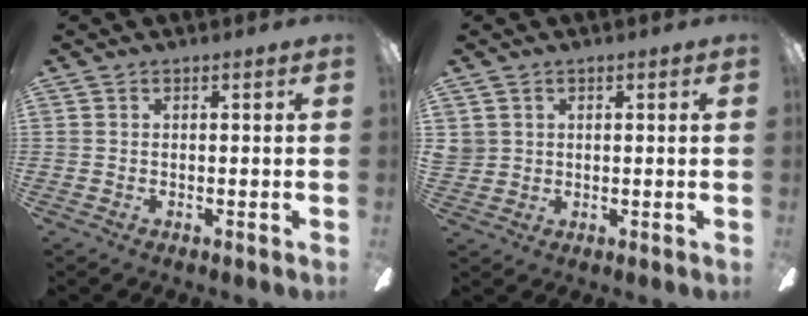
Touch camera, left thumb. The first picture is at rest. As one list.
[{"total": 2.9, "force": [1.4, 2.5, 0.0], "torque": [-0.010, 0.004, 0.029]}]